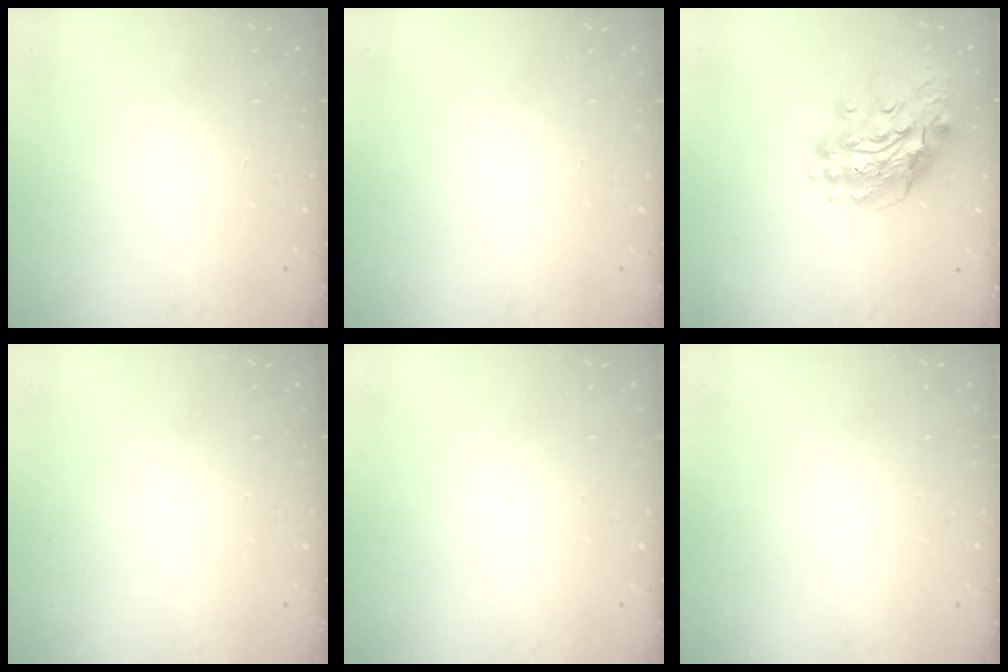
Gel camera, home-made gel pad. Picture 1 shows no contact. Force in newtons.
{"total": 0.0}
{"total": 16.2, "press": 16.1, "slide": 2.1}
{"total": 0.0}
{"total": 0.0}
{"total": 0.0}